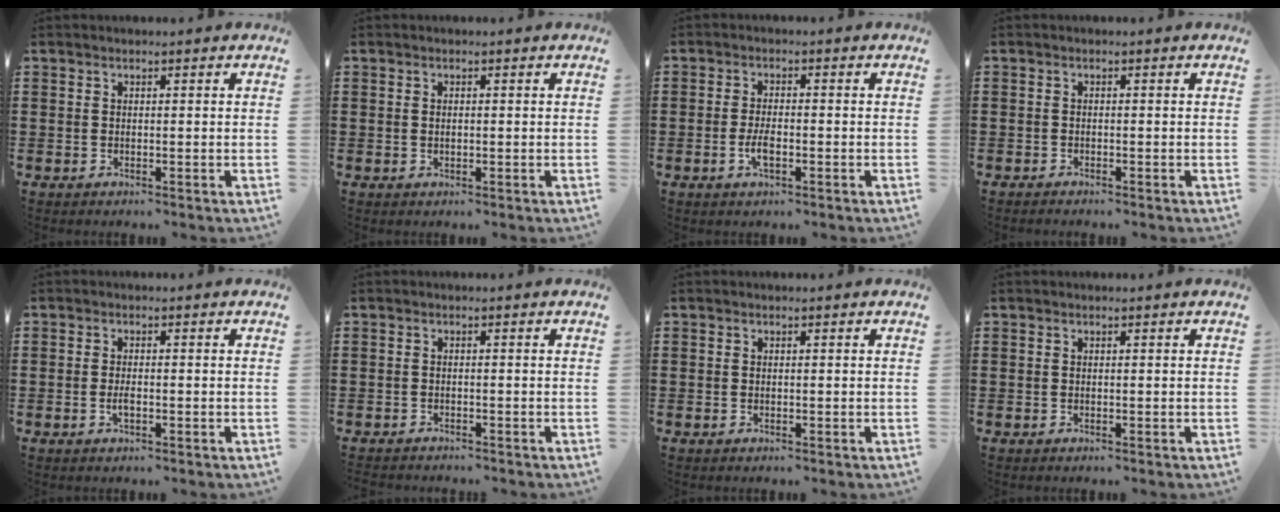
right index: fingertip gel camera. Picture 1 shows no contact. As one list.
[{"total": 0.9, "force": [0.0, 0.4, 0.8], "torque": [-0.016, 0.001, -0.001]}, {"total": 3.1, "force": [-1.1, 1.1, 2.7], "torque": [-0.064, -0.004, -0.023]}, {"total": 0.6, "force": [-0.6, 0.2, 0.0], "torque": [0.000, 0.003, -0.014]}, {"total": 1.8, "force": [-0.6, 0.5, 1.6], "torque": [-0.038, -0.004, -0.012]}, {"total": 0.8, "force": [-0.8, 0.1, 0.0], "torque": [-0.002, 0.001, -0.017]}, {"total": 0.0}, {"total": 0.0}]